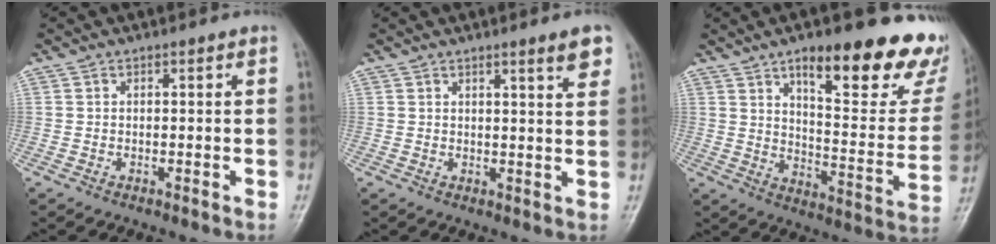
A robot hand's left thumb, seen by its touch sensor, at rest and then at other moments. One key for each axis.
{"total": 4.5, "fx": 2.8, "fy": 0.4, "fz": 3.4, "tx": -0.040, "ty": -0.018, "tz": 0.038}
{"total": 25.2, "fx": 15.7, "fy": 7.9, "fz": 18.1, "tx": -0.192, "ty": -0.077, "tz": 0.219}